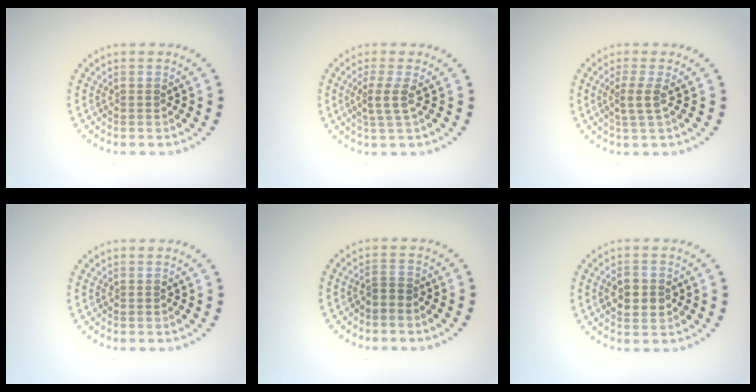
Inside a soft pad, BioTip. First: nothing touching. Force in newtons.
{"total": 2.1, "press": 1.6, "slide": 1.4}
{"total": 1.9, "press": 1.4, "slide": 1.2}
{"total": 0.0}
{"total": 1.0, "press": 0.7, "slide": 0.7}
{"total": 2.7, "press": 2.7, "slide": 0.1}